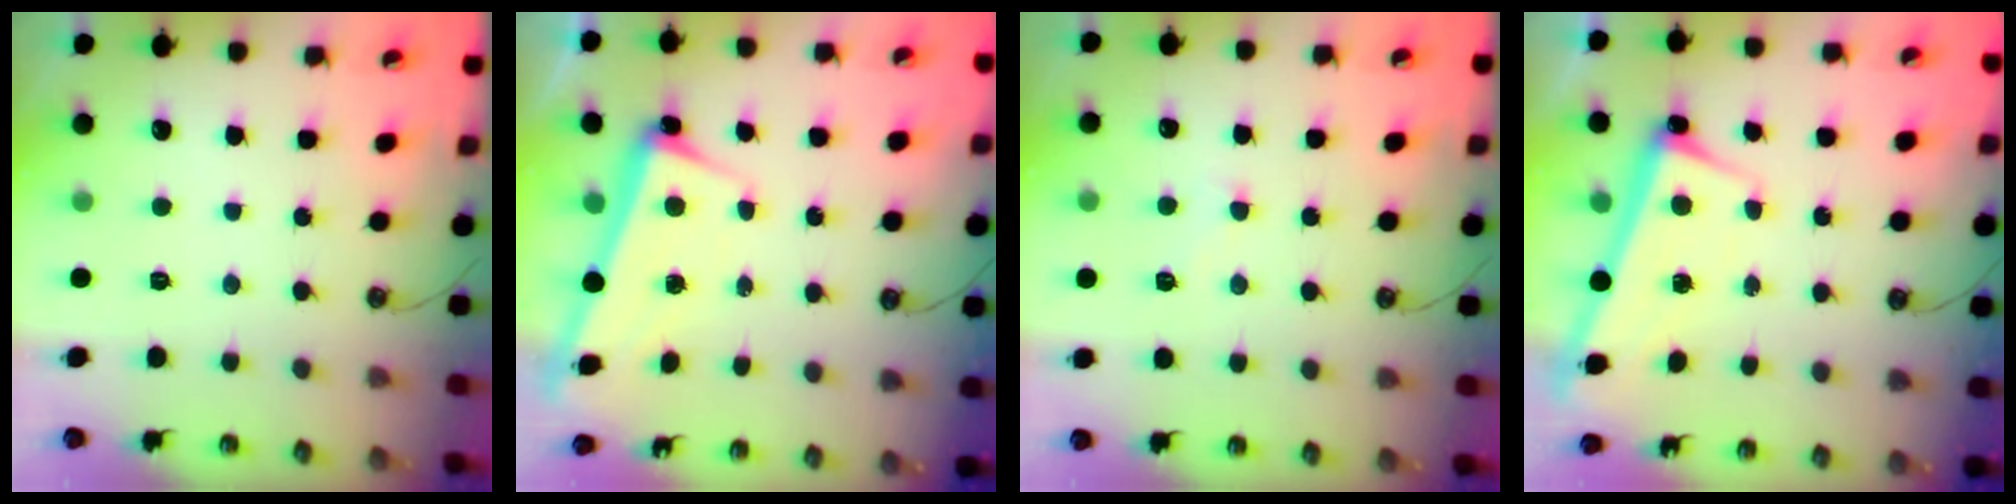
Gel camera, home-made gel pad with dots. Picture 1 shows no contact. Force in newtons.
{"total": 2.6, "press": 2.4, "slide": 1.1}
{"total": 1.0, "press": 0.8, "slide": 0.6}
{"total": 2.3, "press": 2.3, "slide": 0.5}